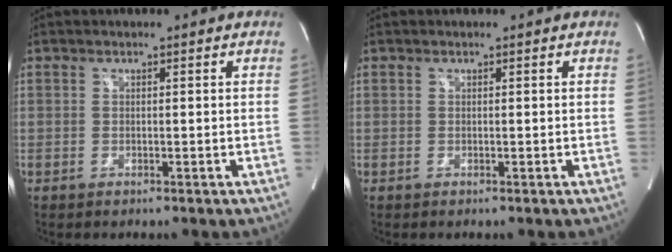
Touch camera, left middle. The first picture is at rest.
{"total": 0.0}